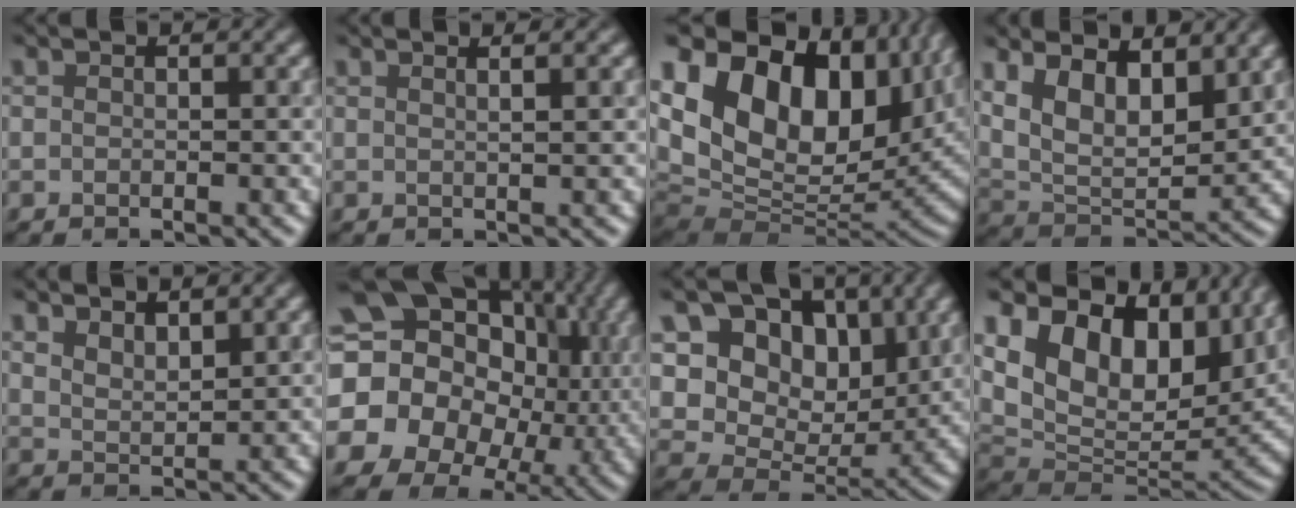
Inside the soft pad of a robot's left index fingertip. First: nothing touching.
{"total": 2.9, "force": [1.5, 1.2, 2.2], "torque": [-0.006, 0.012, -0.010]}
{"total": 19.9, "force": [6.4, 12.8, 13.9], "torque": [-0.249, 0.022, 0.128]}
{"total": 9.4, "force": [4.6, 4.6, 6.8], "torque": [-0.124, 0.003, 0.071]}
{"total": 2.7, "force": [2.0, 0.9, 1.5], "torque": [-0.028, -0.004, 0.040]}
{"total": 21.0, "force": [2.3, 18.0, 10.7], "torque": [-0.211, -0.004, 0.021]}
{"total": 14.2, "force": [5.7, 9.4, 9.0], "torque": [-0.163, 0.014, 0.086]}
{"total": 17.1, "force": [7.2, 10.4, 11.4], "torque": [-0.212, 0.016, 0.150]}